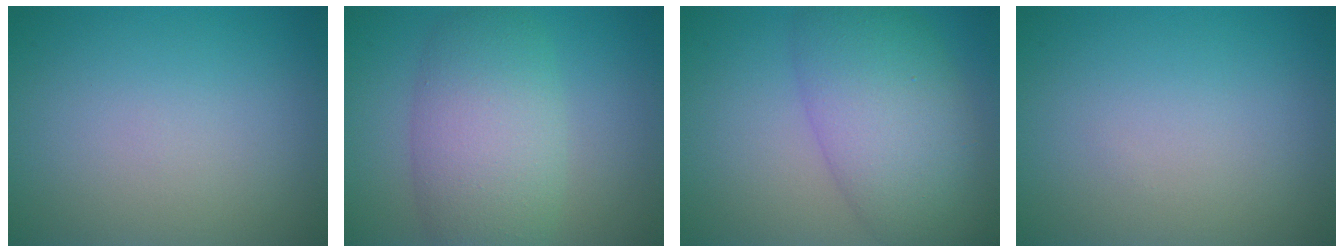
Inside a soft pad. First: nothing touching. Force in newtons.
{"total": 7.0, "press": 7.0, "slide": 0.3}
{"total": 8.1, "press": 8.1, "slide": 0.2}
{"total": 0.0}